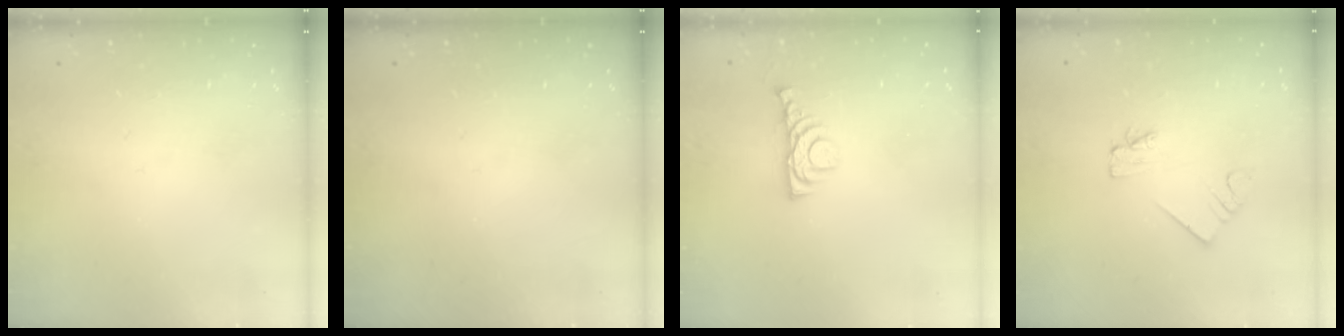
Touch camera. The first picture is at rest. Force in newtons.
{"total": 0.0}
{"total": 5.5, "press": 5.4, "slide": 1.1}
{"total": 2.0, "press": 2.0, "slide": 0.1}